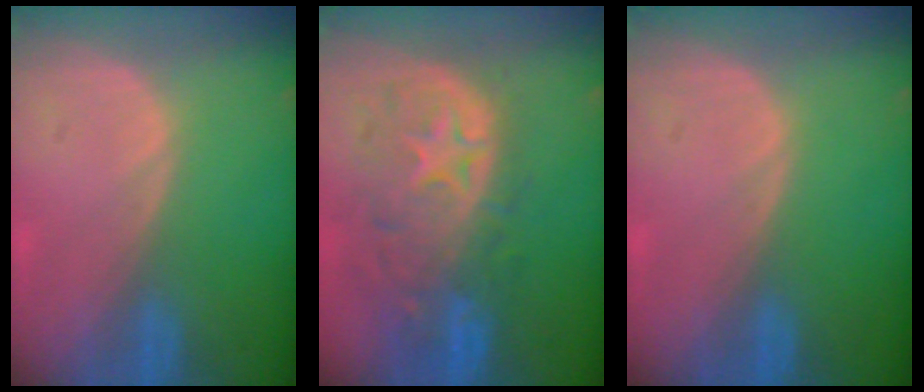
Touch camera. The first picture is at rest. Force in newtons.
{"total": 11.2, "press": 9.8, "slide": 5.3}
{"total": 0.0}